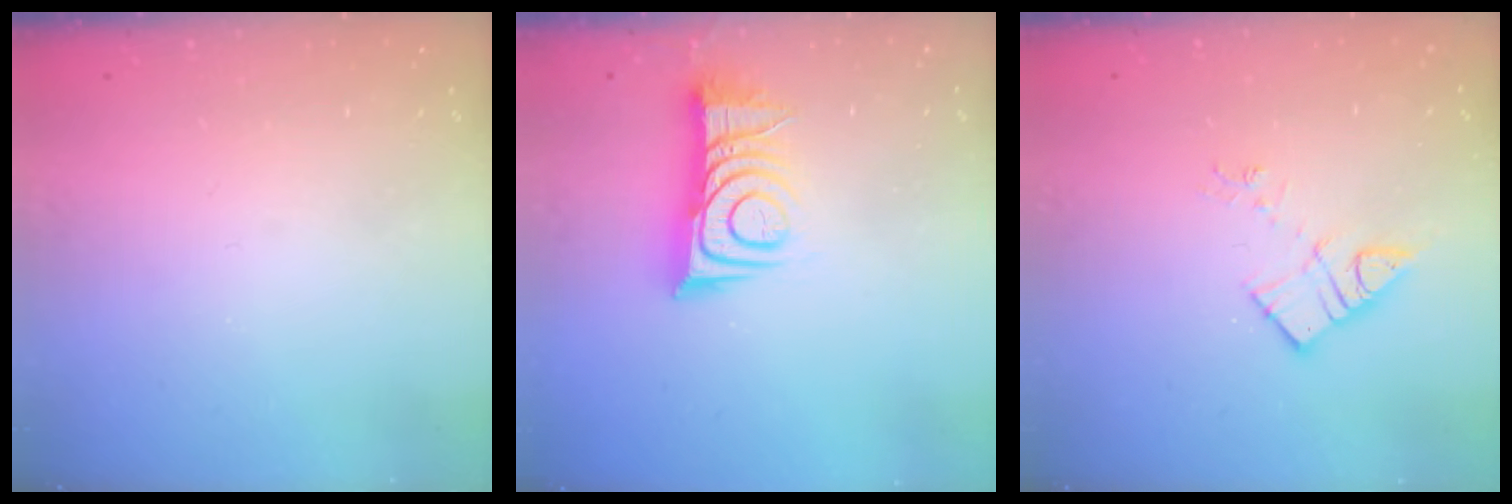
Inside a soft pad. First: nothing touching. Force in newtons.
{"total": 10.8, "press": 10.8, "slide": 0.3}
{"total": 7.9, "press": 7.9, "slide": 0.4}